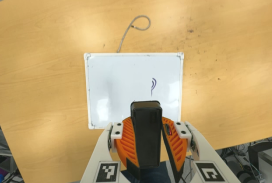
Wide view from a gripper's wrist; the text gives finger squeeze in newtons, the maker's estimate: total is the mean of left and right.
{"total": 8.9, "left": 8.6, "right": 9.2}